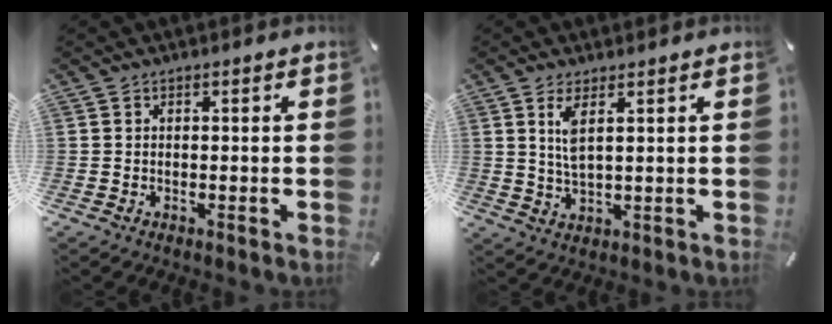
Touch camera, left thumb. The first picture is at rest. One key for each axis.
{"total": 4.8, "fx": 2.2, "fy": 1.5, "fz": 4.0, "tx": -0.080, "ty": -0.002, "tz": 0.037}